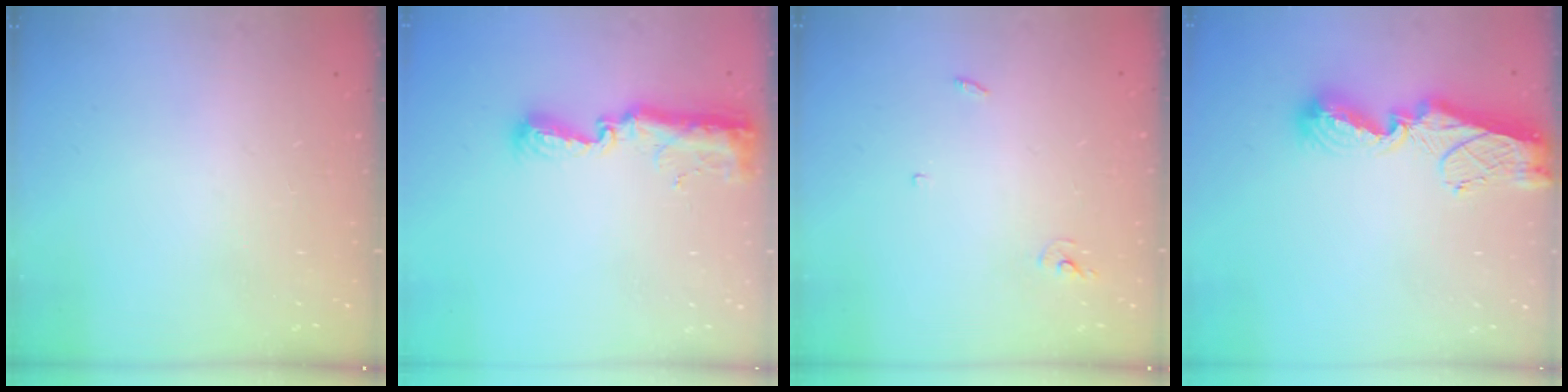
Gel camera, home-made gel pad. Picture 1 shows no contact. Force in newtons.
{"total": 9.4, "press": 9.4, "slide": 0.8}
{"total": 2.4, "press": 2.4, "slide": 0.1}
{"total": 11.7, "press": 11.6, "slide": 1.1}